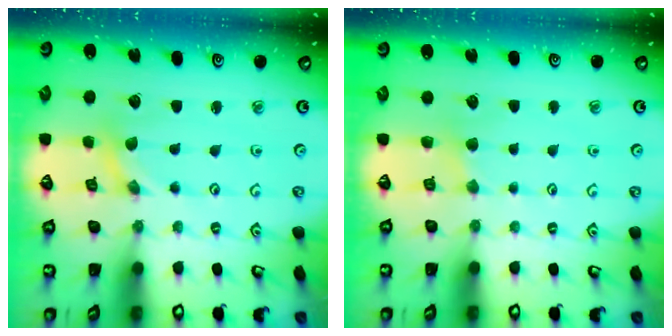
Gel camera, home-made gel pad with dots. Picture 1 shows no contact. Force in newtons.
{"total": 2.4, "press": 2.4, "slide": 0.4}